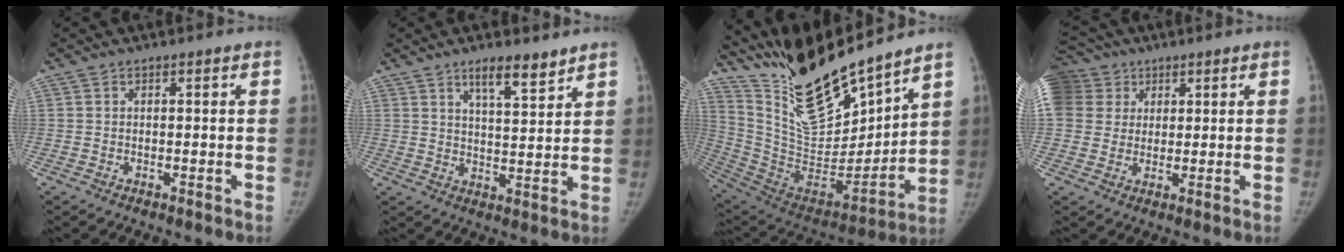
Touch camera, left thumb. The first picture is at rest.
{"total": 6.9, "force": [5.2, 1.7, 4.3], "torque": [-0.049, -0.039, 0.083]}
{"total": 23.2, "force": [19.7, 5.2, 11.3], "torque": [-0.154, -0.117, 0.360]}
{"total": 16.4, "force": [6.2, 13.8, 6.2], "torque": [-0.164, 0.045, 0.122]}